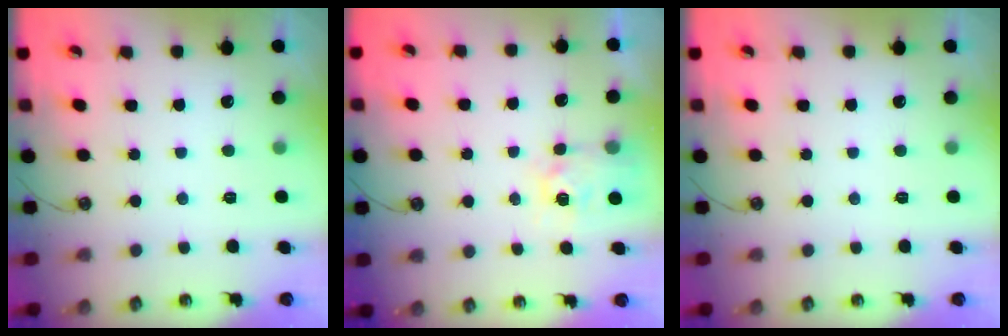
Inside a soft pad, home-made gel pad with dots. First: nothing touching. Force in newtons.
{"total": 5.0, "press": 5.0, "slide": 0.5}
{"total": 0.0}